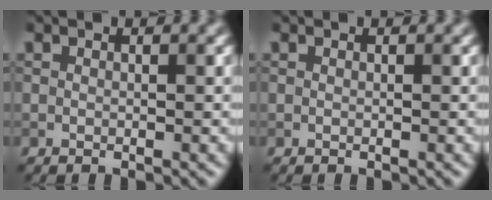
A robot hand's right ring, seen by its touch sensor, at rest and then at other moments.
{"total": 0.0}